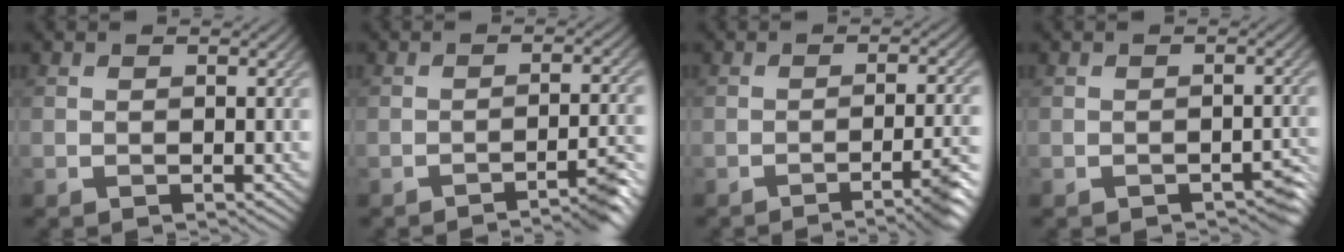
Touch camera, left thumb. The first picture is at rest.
{"total": 5.3, "force": [-3.5, 0.6, 3.9], "torque": [-0.043, 0.012, -0.058]}
{"total": 6.3, "force": [-3.5, 0.9, 5.2], "torque": [-0.068, 0.003, -0.055]}
{"total": 2.1, "force": [-1.5, 0.7, 1.3], "torque": [-0.015, 0.000, -0.018]}